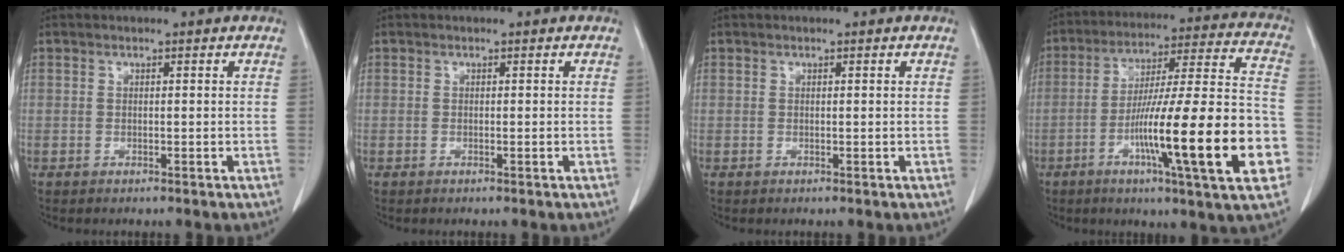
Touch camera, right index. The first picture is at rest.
{"total": 0.0}
{"total": 0.0}
{"total": 23.4, "force": [-7.5, 1.0, 22.1], "torque": [-0.306, -0.005, -0.117]}